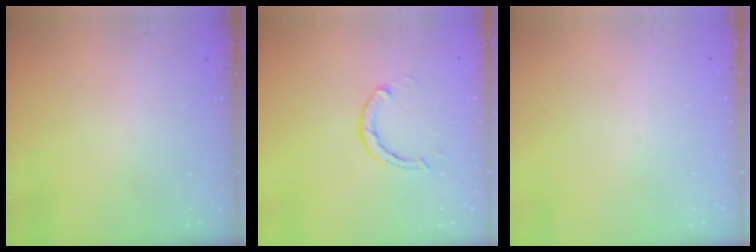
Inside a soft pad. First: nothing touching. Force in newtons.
{"total": 2.9, "press": 2.8, "slide": 0.5}
{"total": 0.0}